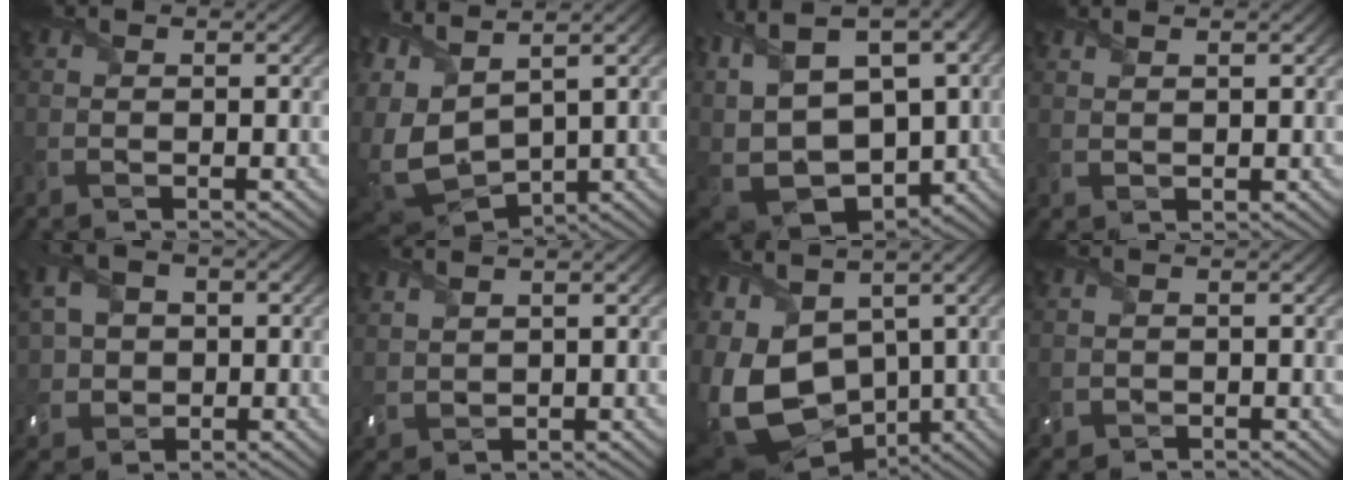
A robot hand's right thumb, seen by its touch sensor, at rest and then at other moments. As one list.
[{"total": 11.5, "force": [-0.4, 6.2, 9.7], "torque": [-0.266, -0.006, 0.018]}, {"total": 17.8, "force": [0.3, 11.0, 14.0], "torque": [-0.288, -0.007, 0.048]}, {"total": 1.4, "force": [1.0, 0.4, 0.9], "torque": [-0.014, -0.003, 0.027]}, {"total": 6.7, "force": [0.4, 5.7, 3.6], "torque": [-0.109, 0.008, 0.004]}, {"total": 2.4, "force": [1.7, 1.0, 1.4], "torque": [-0.042, 0.005, 0.041]}, {"total": 16.9, "force": [-2.6, 11.2, 12.3], "torque": [-0.307, -0.040, -0.010]}, {"total": 1.2, "force": [-0.6, 1.0, -0.1], "torque": [-0.002, -0.006, -0.014]}]